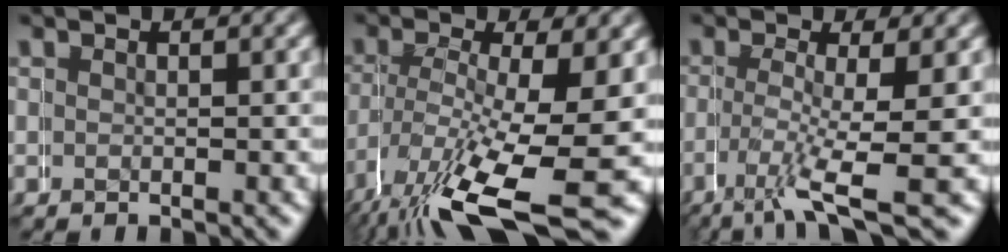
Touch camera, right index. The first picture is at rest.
{"total": 10.1, "force": [-5.1, 3.6, 7.9], "torque": [-0.148, -0.045, -0.060]}
{"total": 6.3, "force": [-3.7, 1.3, 4.9], "torque": [-0.089, -0.028, -0.049]}